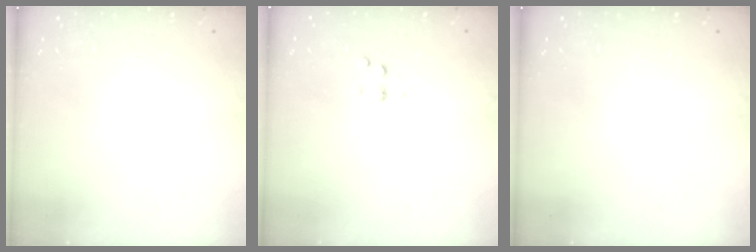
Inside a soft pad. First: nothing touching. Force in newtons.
{"total": 3.7, "press": 3.6, "slide": 0.5}
{"total": 0.0}